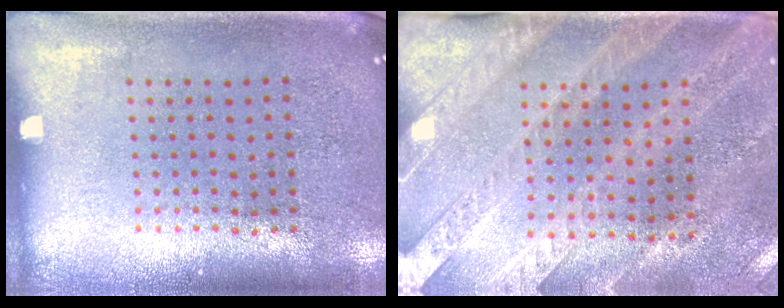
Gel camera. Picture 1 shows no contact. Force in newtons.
{"total": 2.6, "press": 2.3, "slide": 1.3}